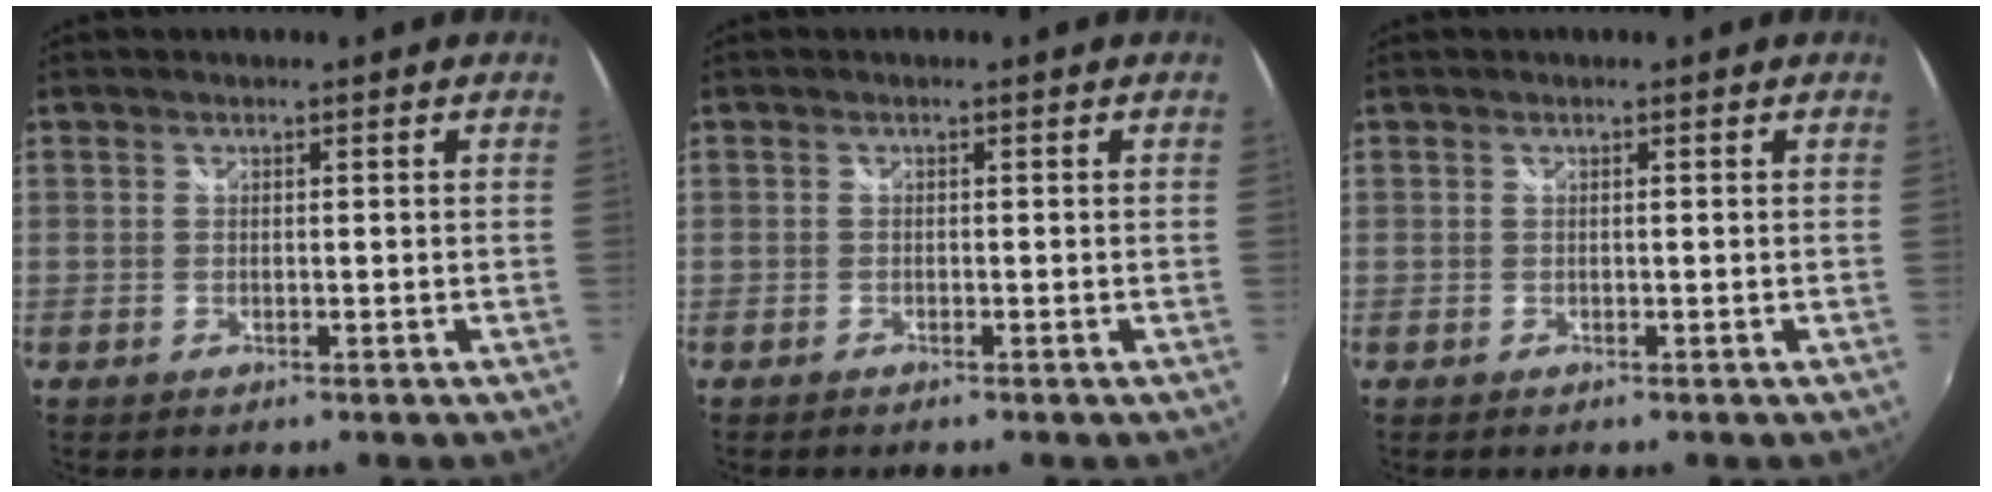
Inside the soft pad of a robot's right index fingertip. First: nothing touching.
{"total": 0.6, "force": [-0.6, 0.2, 0.2], "torque": [-0.006, -0.004, -0.014]}
{"total": 0.0}